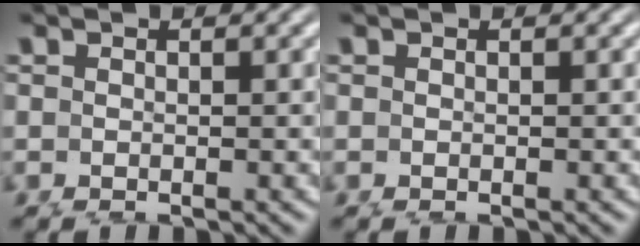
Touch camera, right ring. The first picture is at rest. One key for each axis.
{"total": 0.0}